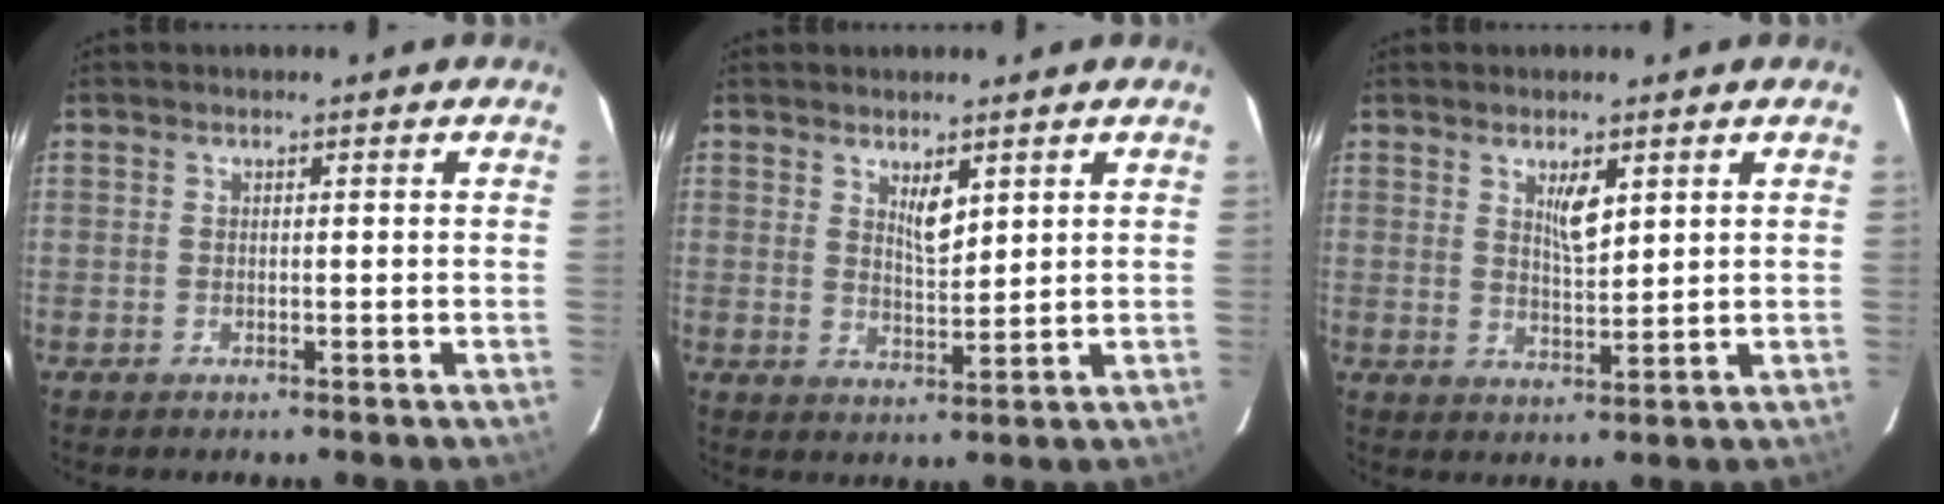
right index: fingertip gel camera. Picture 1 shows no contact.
{"total": 3.6, "force": [2.1, 1.0, 2.8], "torque": [-0.052, -0.007, 0.042]}
{"total": 4.0, "force": [2.0, 1.0, 3.3], "torque": [-0.062, -0.005, 0.039]}